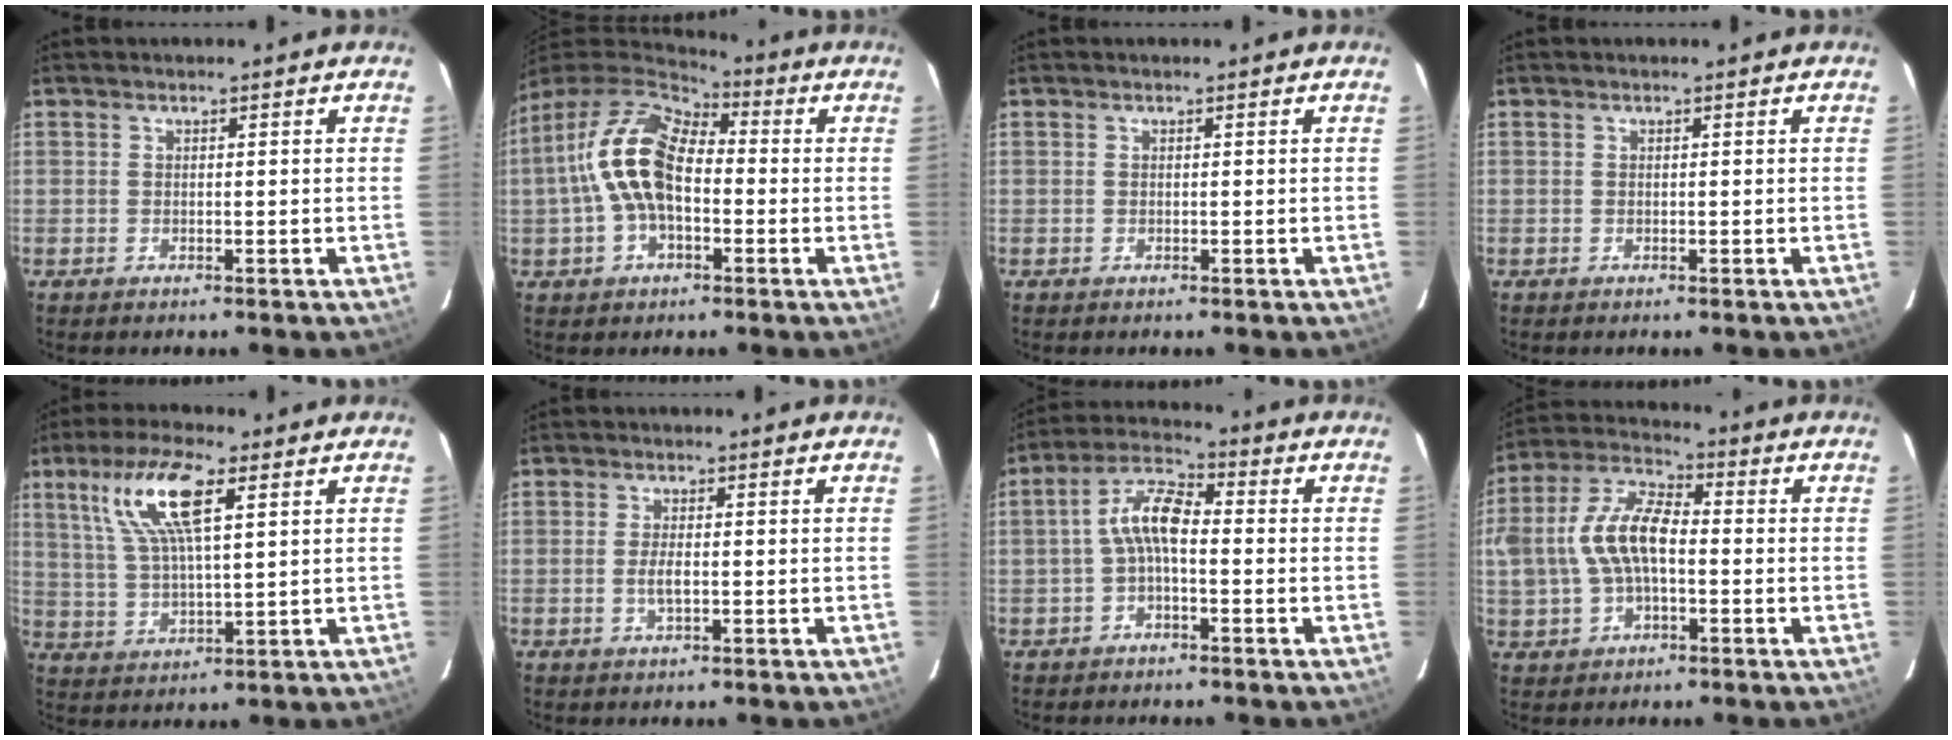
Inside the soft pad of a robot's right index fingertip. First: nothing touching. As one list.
[{"total": 15.4, "force": [-1.0, 8.8, 12.6], "torque": [-0.251, 0.018, -0.025]}, {"total": 0.0}, {"total": 0.0}, {"total": 11.7, "force": [5.3, 3.1, 9.9], "torque": [-0.195, 0.014, 0.107]}, {"total": 2.5, "force": [-0.5, 0.7, 2.3], "torque": [-0.047, -0.005, -0.008]}, {"total": 6.2, "force": [-1.2, 2.4, 5.6], "torque": [-0.120, 0.023, -0.027]}, {"total": 13.2, "force": [-0.8, 7.3, 11.0], "torque": [-0.232, 0.019, -0.013]}]